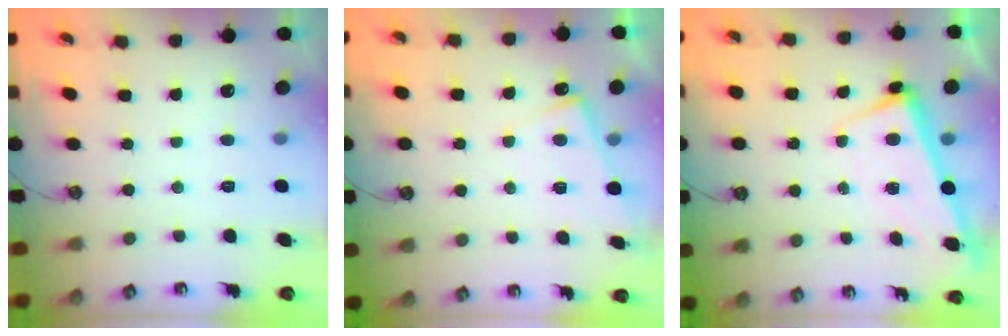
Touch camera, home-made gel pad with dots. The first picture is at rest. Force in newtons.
{"total": 5.4, "press": 5.4, "slide": 0.3}
{"total": 2.6, "press": 2.5, "slide": 0.6}